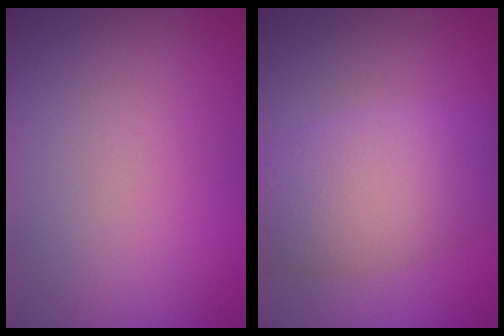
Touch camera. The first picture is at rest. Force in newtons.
{"total": 7.0, "press": 7.0, "slide": 0.2}